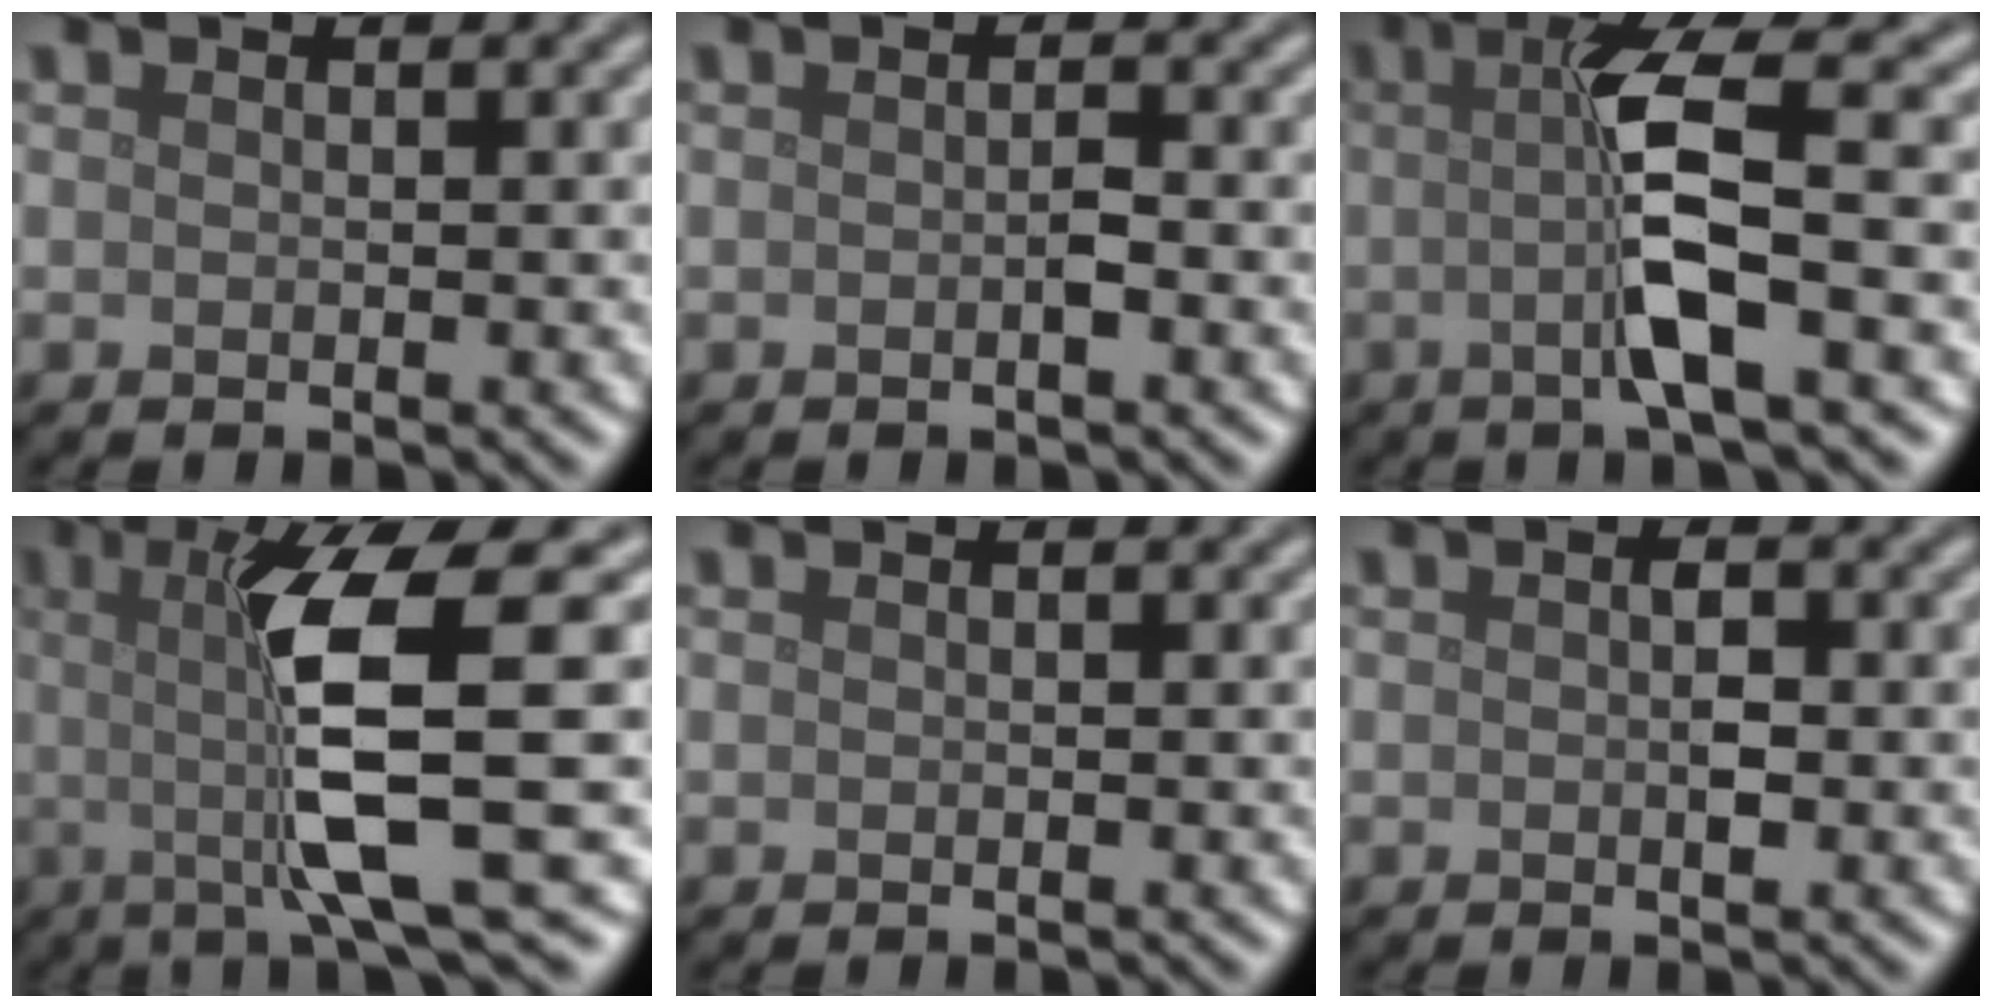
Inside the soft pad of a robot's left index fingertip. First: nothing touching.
{"total": 0.8, "force": [-0.3, 0.1, 0.8], "torque": [-0.014, 0.002, -0.004]}
{"total": 5.8, "force": [-0.4, 0.8, 5.8], "torque": [-0.109, 0.005, -0.013]}
{"total": 9.1, "force": [0.3, 1.7, 9.0], "torque": [-0.134, -0.008, 0.006]}
{"total": 0.0}
{"total": 1.4, "force": [-0.1, 0.6, 1.2], "torque": [-0.021, 0.000, 0.000]}